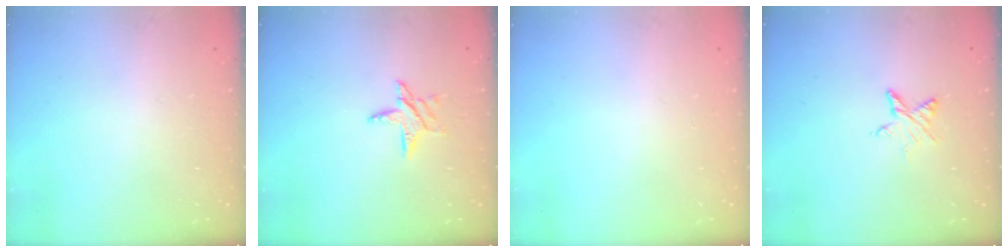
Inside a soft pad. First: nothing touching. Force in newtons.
{"total": 7.4, "press": 7.4, "slide": 0.5}
{"total": 0.0}
{"total": 3.9, "press": 3.9, "slide": 0.5}